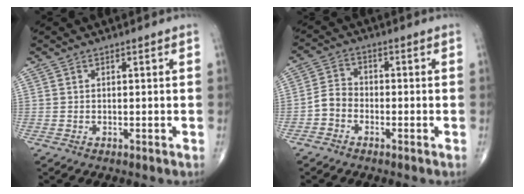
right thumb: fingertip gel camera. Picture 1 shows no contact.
{"total": 4.0, "force": [-1.9, 3.0, 1.8], "torque": [-0.025, 0.018, -0.048]}